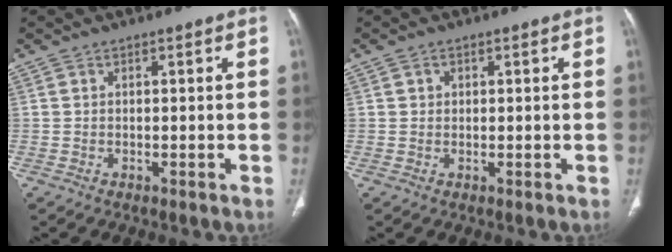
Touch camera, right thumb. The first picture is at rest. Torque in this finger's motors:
{"motor_torque": [-0.14, 0.20, -0.09, 0.10, 0.05]}